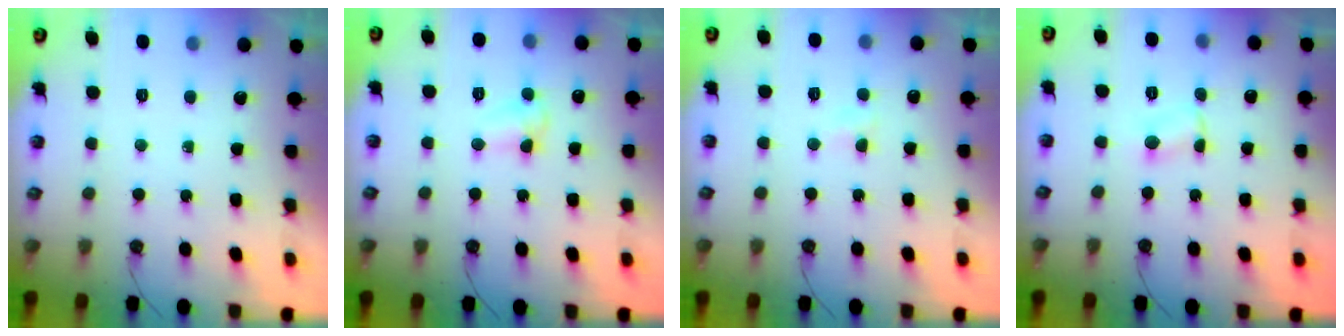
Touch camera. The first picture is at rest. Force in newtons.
{"total": 5.9, "press": 5.9, "slide": 0.6}
{"total": 2.9, "press": 2.9, "slide": 0.4}
{"total": 2.9, "press": 2.9, "slide": 0.6}